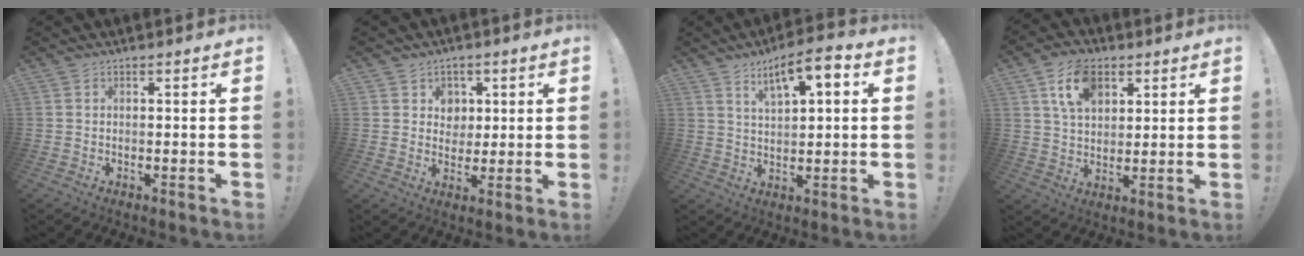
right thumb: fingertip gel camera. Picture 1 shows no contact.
{"total": 5.9, "force": [2.1, 5.5, 0.3], "torque": [0.001, -0.021, 0.041]}
{"total": 9.0, "force": [4.3, 3.0, 7.3], "torque": [-0.110, -0.017, 0.070]}
{"total": 11.8, "force": [5.9, 7.7, 6.7], "torque": [-0.108, -0.010, 0.110]}